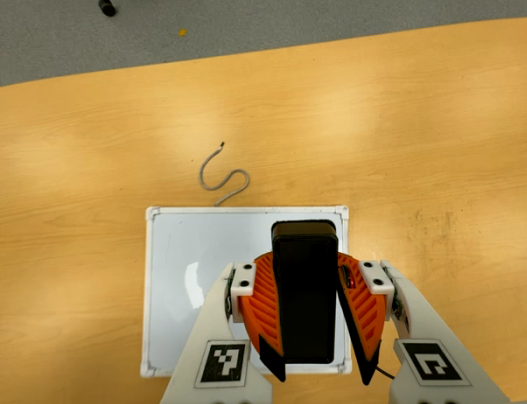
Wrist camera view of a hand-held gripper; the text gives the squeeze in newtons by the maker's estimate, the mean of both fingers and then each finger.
{"total": 10.6, "left": 9.7, "right": 11.5}